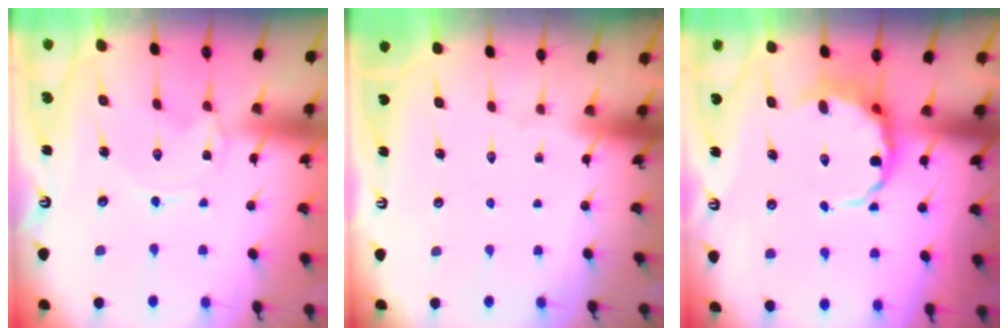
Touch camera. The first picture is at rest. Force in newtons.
{"total": 0.0}
{"total": 7.1, "press": 6.6, "slide": 2.6}